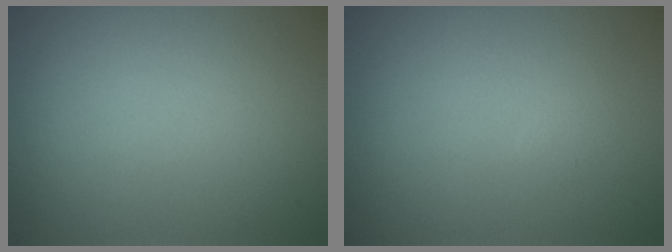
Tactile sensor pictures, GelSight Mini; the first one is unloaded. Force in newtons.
{"total": 0.5, "press": 0.5, "slide": 0.0}